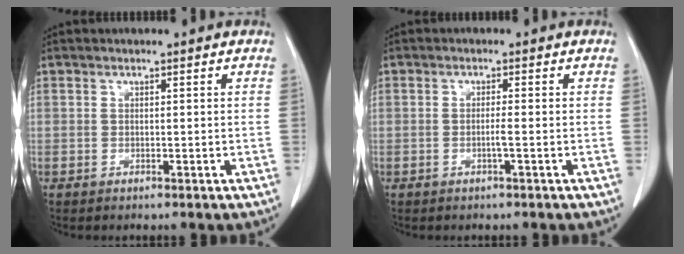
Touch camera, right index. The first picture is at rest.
{"total": 1.4, "force": [-0.4, -0.3, 1.3], "torque": [-0.026, -0.002, -0.009]}